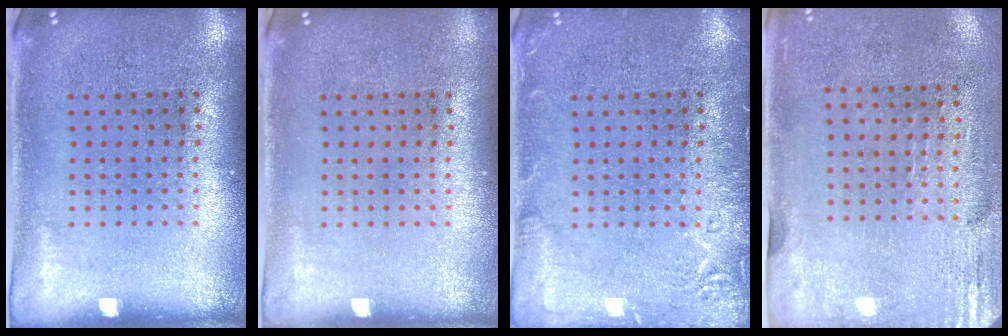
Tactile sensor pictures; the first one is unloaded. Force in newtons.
{"total": 0.0}
{"total": 2.4, "press": 2.4, "slide": 0.4}
{"total": 2.9, "press": 2.5, "slide": 1.5}